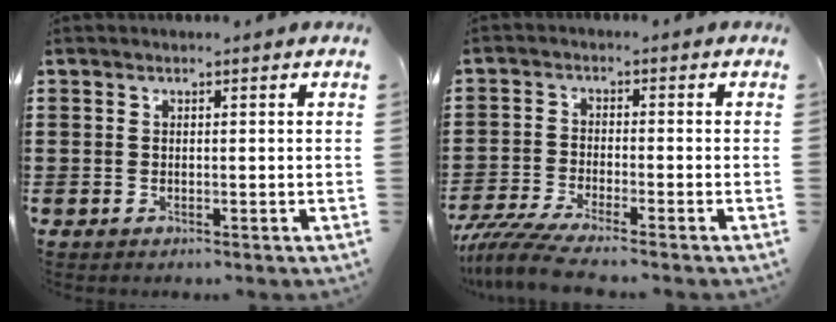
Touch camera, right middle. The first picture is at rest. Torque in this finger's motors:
{"motor_torque": [1.45, -0.69, 0.27, 0.18]}